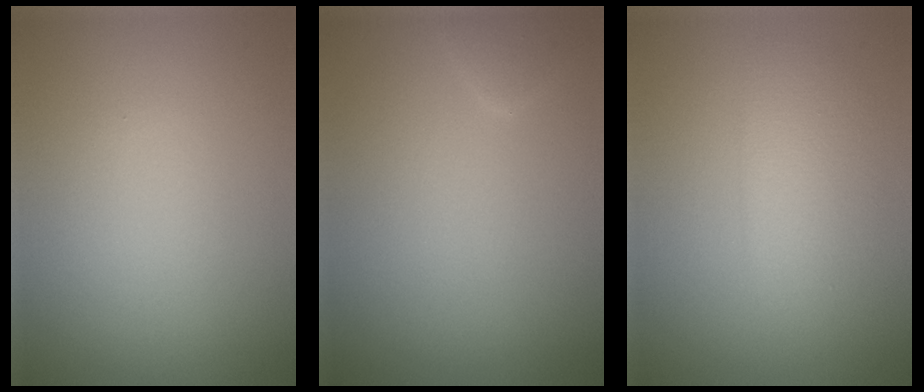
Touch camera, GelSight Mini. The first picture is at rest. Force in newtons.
{"total": 1.4, "press": 1.4, "slide": 0.1}
{"total": 2.9, "press": 2.9, "slide": 0.0}